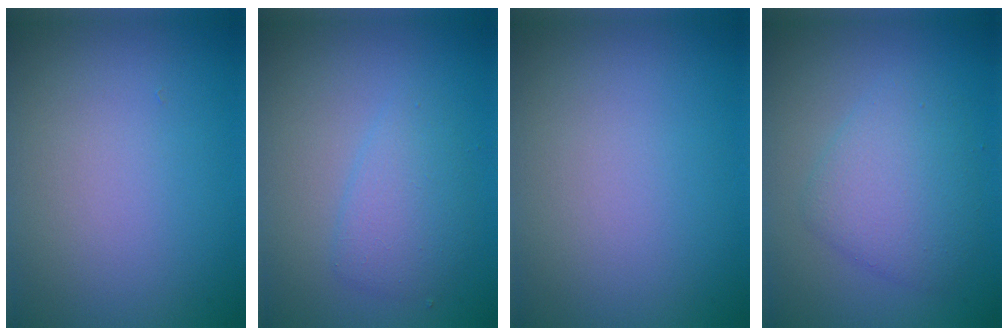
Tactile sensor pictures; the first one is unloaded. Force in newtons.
{"total": 2.7, "press": 2.7, "slide": 0.0}
{"total": 0.0}
{"total": 3.8, "press": 3.8, "slide": 0.1}